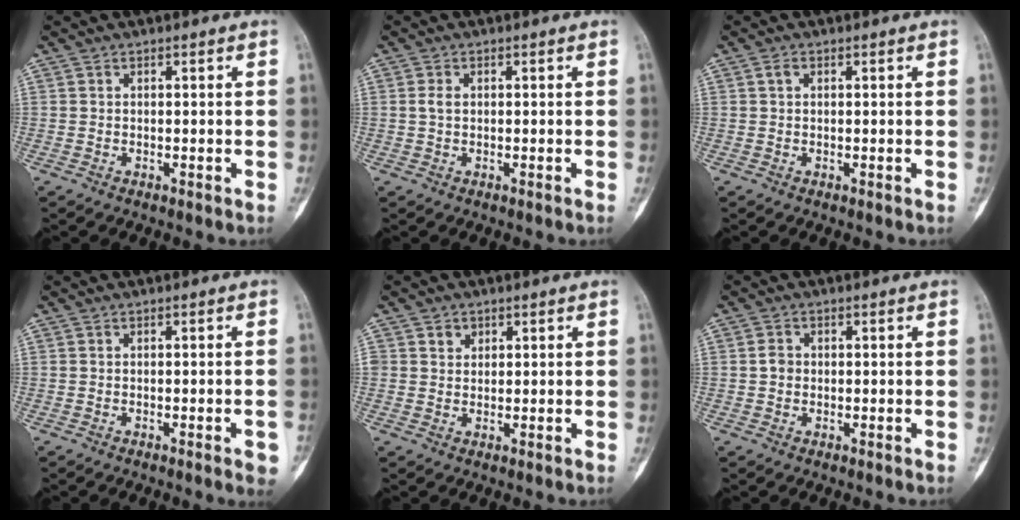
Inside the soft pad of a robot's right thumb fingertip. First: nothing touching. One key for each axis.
{"total": 1.4, "fx": 0.1, "fy": 0.9, "fz": 1.1, "tx": -0.025, "ty": 0.004, "tz": 0.002}
{"total": 1.0, "fx": 0.3, "fy": 0.7, "fz": 0.7, "tx": -0.013, "ty": 0.004, "tz": 0.005}
{"total": 3.0, "fx": -1.3, "fy": 0.6, "fz": 2.6, "tx": -0.031, "ty": 0.004, "tz": -0.013}
{"total": 2.1, "fx": 1.0, "fy": 1.8, "fz": 0.5, "tx": 0.008, "ty": -0.004, "tz": 0.012}
{"total": 1.9, "fx": -0.1, "fy": 1.6, "fz": 0.9, "tx": -0.009, "ty": 0.005, "tz": -0.003}